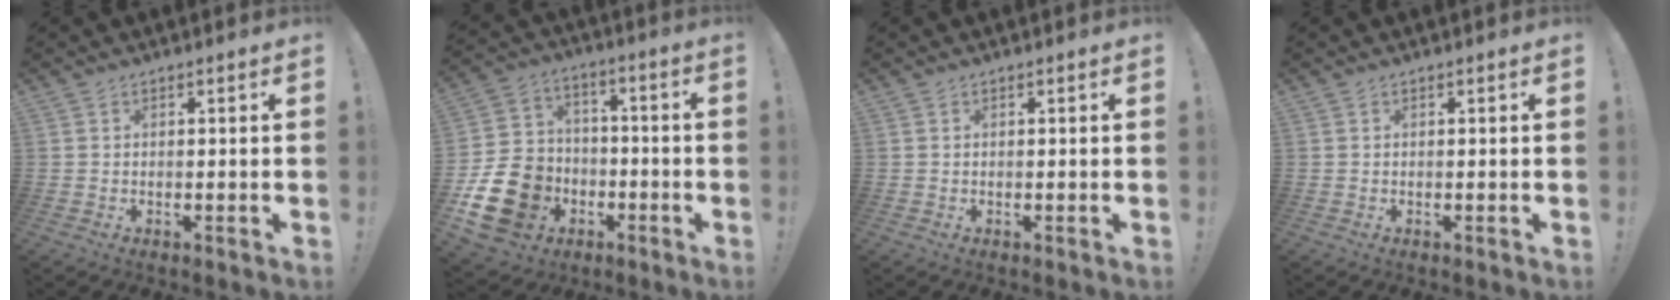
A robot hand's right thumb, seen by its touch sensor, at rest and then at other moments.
{"total": 18.8, "force": [-6.7, 15.0, 9.0], "torque": [-0.151, 0.047, -0.096]}
{"total": 0.0}
{"total": 0.0}